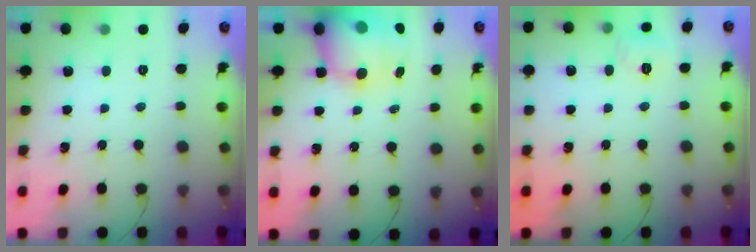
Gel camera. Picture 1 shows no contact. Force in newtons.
{"total": 14.5, "press": 14.1, "slide": 3.4}
{"total": 6.1, "press": 5.9, "slide": 1.5}